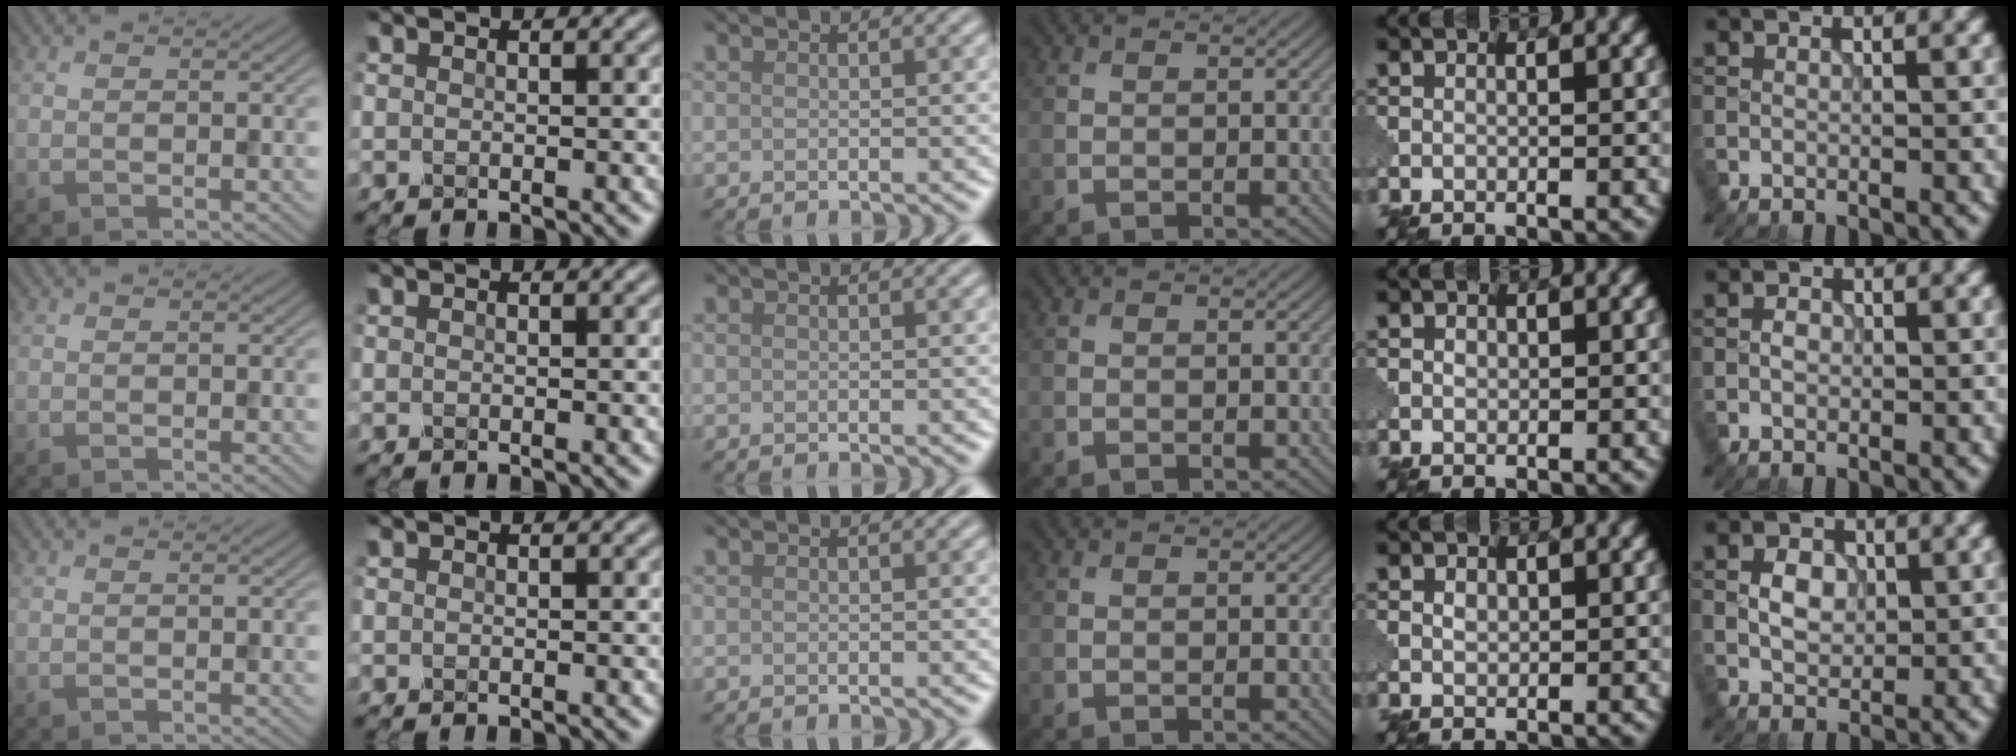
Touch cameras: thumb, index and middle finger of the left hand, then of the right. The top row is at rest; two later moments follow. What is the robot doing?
{"motion": "close", "object": "eyeshadow palette"}